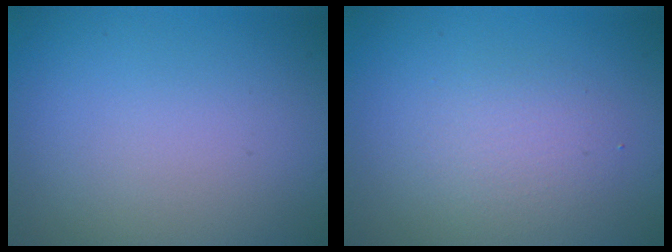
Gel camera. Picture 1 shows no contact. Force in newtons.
{"total": 2.4, "press": 2.4, "slide": 0.2}